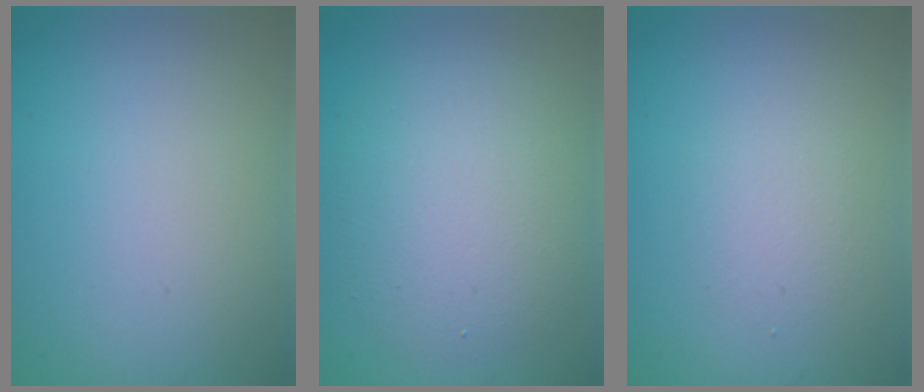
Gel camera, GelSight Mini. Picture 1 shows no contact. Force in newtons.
{"total": 5.3, "press": 5.3, "slide": 0.6}
{"total": 1.5, "press": 1.5, "slide": 0.2}